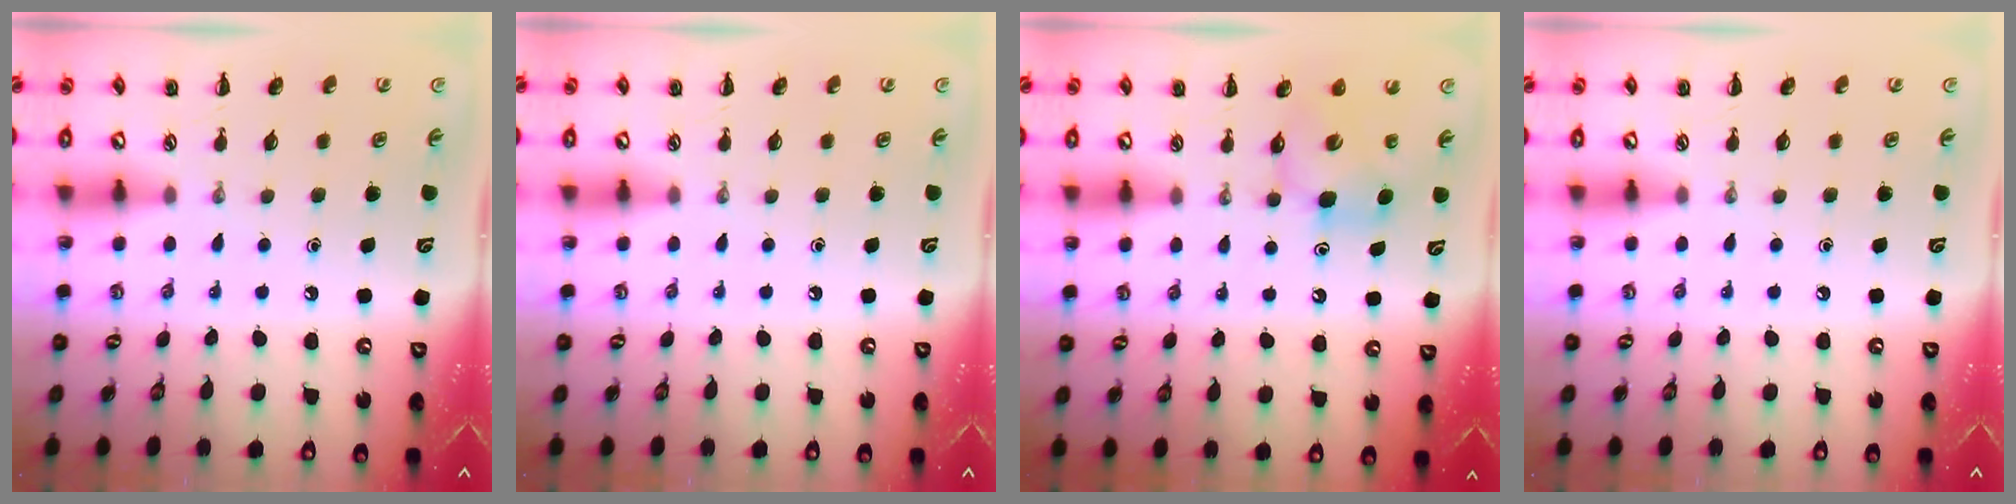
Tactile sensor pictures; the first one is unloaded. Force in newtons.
{"total": 0.0}
{"total": 6.5, "press": 6.5, "slide": 1.0}
{"total": 0.0}